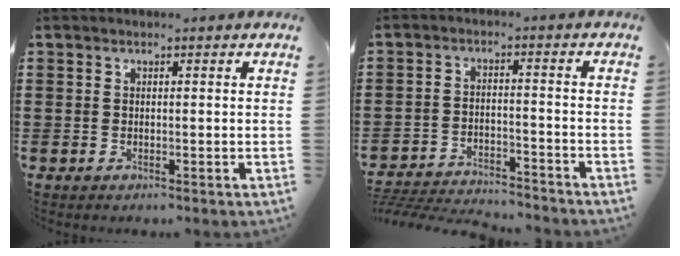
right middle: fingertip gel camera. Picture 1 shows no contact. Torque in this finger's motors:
{"motor_torque": [2.14, 0.00, 0.17, 0.09]}